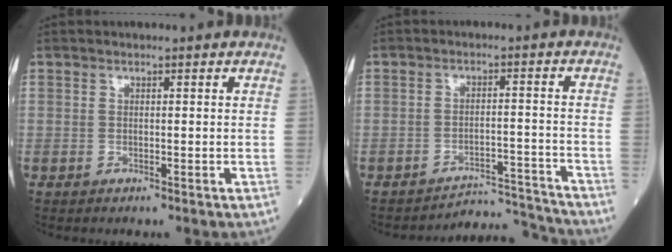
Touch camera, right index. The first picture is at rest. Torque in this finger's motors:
{"motor_torque": [0.16, -0.12, 0.02, -0.01]}